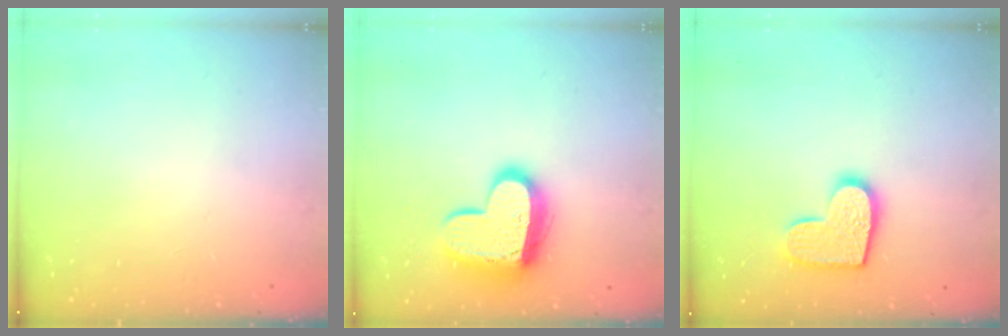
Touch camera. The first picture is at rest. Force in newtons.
{"total": 15.3, "press": 15.2, "slide": 1.2}
{"total": 12.1, "press": 12.0, "slide": 0.6}